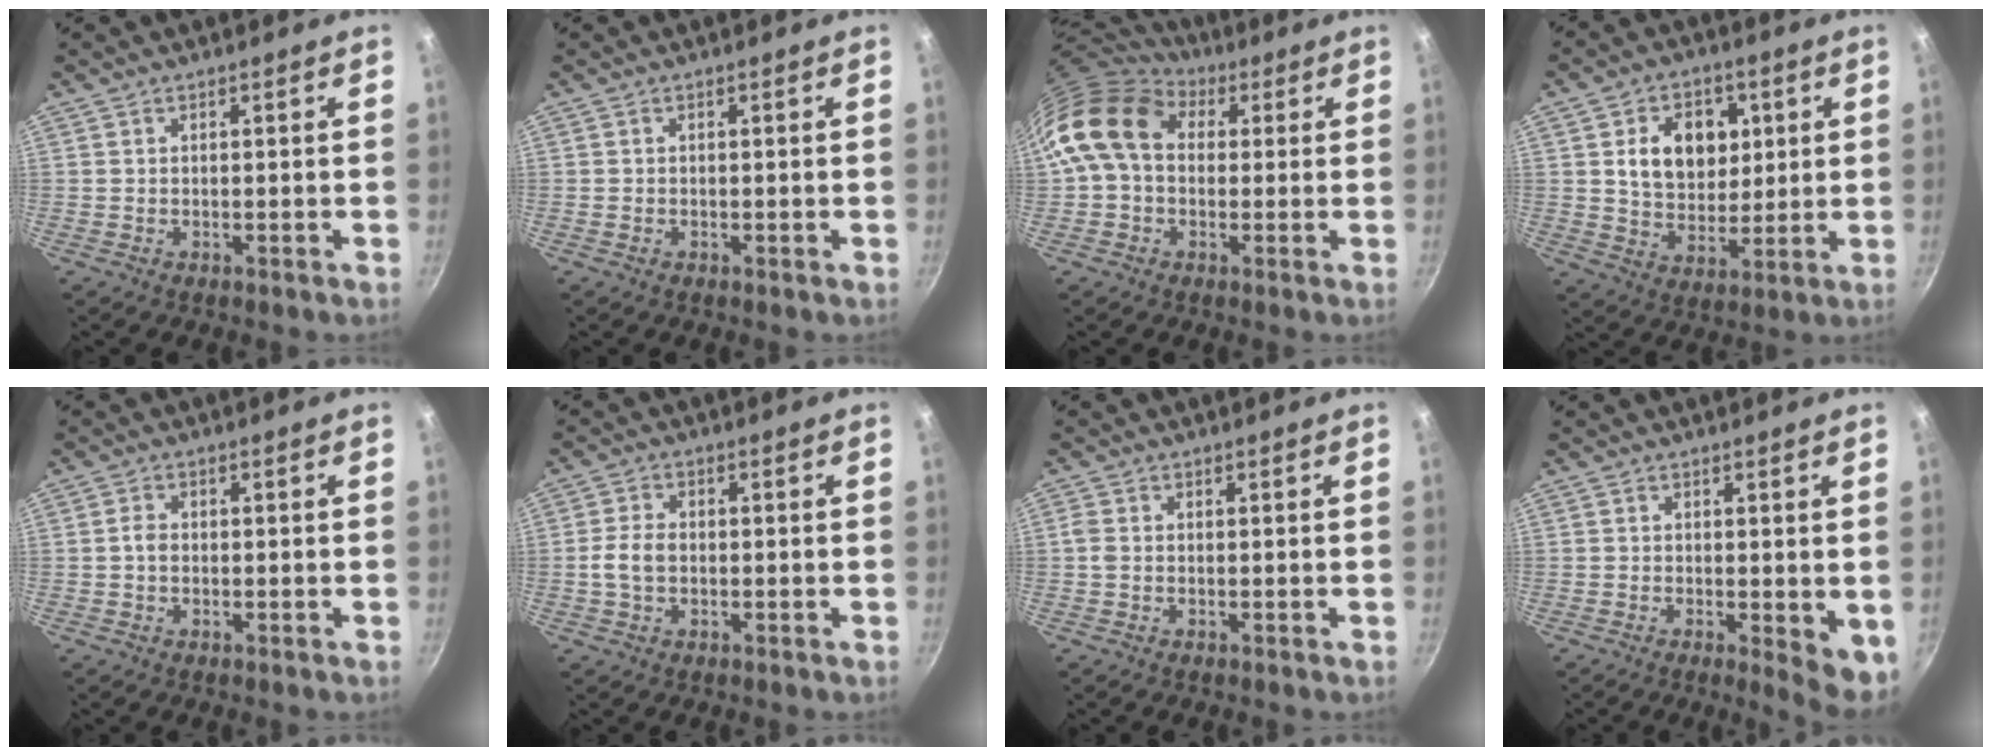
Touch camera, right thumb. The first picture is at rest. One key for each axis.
{"total": 0.0}
{"total": 14.4, "fx": 3.4, "fy": 10.8, "fz": 9.0, "tx": -0.141, "ty": 0.018, "tz": 0.042}
{"total": 12.6, "fx": 3.1, "fy": 9.5, "fz": 7.8, "tx": -0.086, "ty": -0.010, "tz": 0.049}
{"total": 2.3, "fx": -0.2, "fy": 1.7, "fz": 1.5, "tx": -0.024, "ty": 0.010, "tz": -0.006}
{"total": 4.8, "fx": -0.6, "fy": 3.3, "fz": 3.4, "tx": -0.064, "ty": 0.015, "tz": -0.016}
{"total": 1.6, "fx": -0.2, "fy": 1.2, "fz": 1.0, "tx": -0.023, "ty": 0.004, "tz": -0.006}
{"total": 5.4, "fx": -0.7, "fy": 1.8, "fz": 5.1, "tx": -0.056, "ty": -0.010, "tz": -0.006}